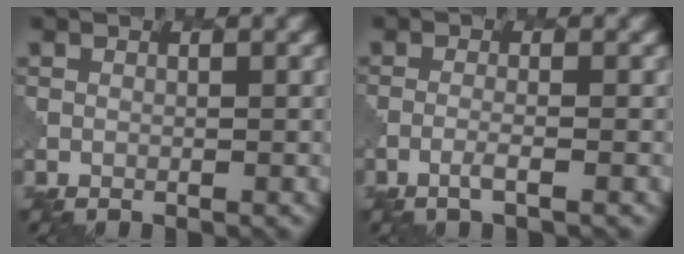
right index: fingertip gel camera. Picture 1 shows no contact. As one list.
[{"total": 1.3, "force": [-0.6, 0.2, 1.1], "torque": [-0.016, 0.003, -0.021]}]